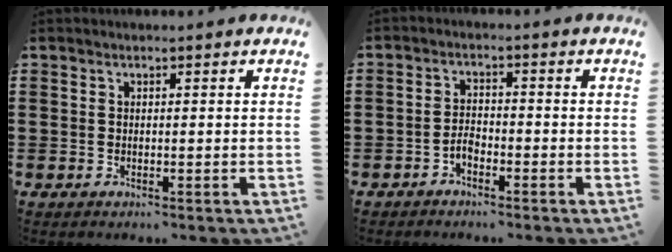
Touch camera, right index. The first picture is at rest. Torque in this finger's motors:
{"motor_torque": [2.14, 0.00, 0.06, -0.03]}